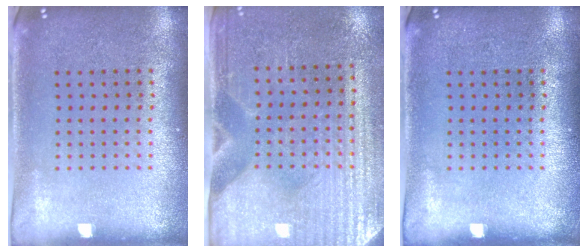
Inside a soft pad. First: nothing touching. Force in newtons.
{"total": 3.2, "press": 2.9, "slide": 1.3}
{"total": 0.0}